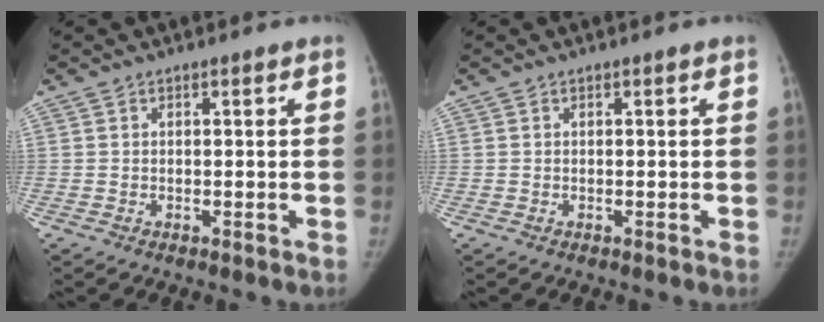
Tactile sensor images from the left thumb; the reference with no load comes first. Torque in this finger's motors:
{"motor_torque": [-0.05, 0.00, 0.16, -0.16, 0.00]}